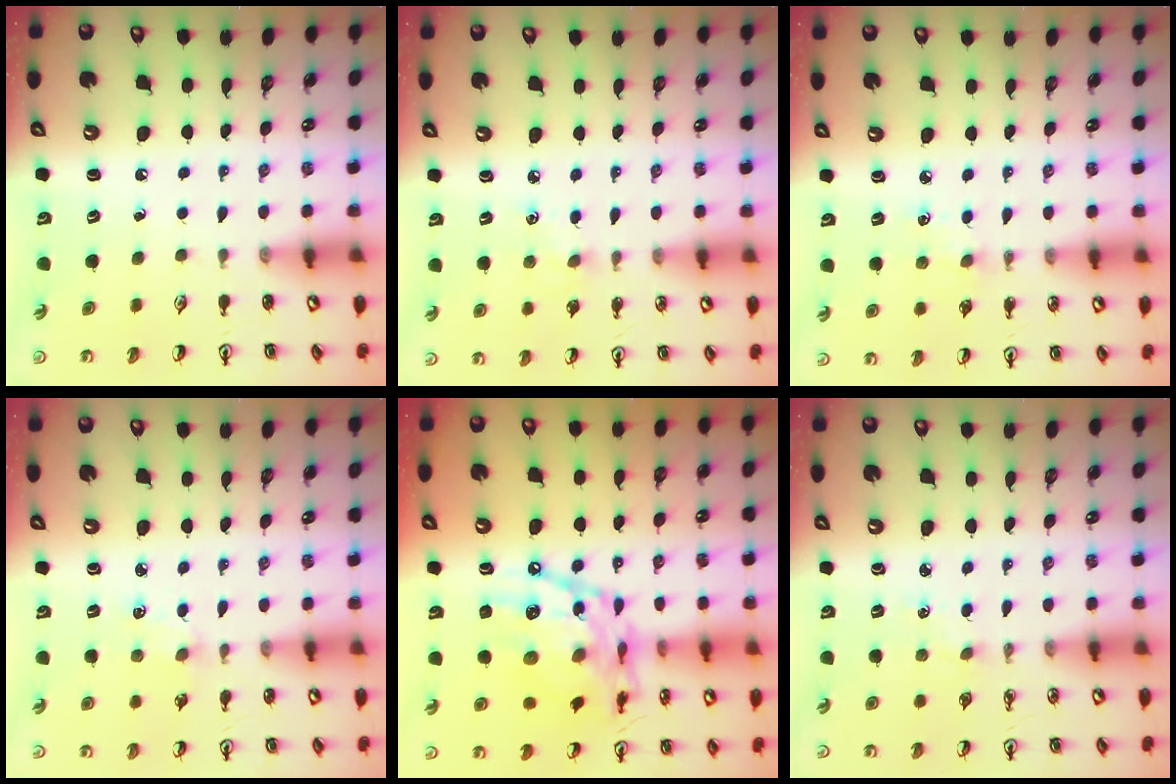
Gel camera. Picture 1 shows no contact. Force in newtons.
{"total": 5.2, "press": 5.2, "slide": 0.7}
{"total": 2.8, "press": 2.7, "slide": 0.4}
{"total": 1.3, "press": 1.3, "slide": 0.2}
{"total": 18.0, "press": 17.9, "slide": 1.5}
{"total": 1.4, "press": 1.4, "slide": 0.3}